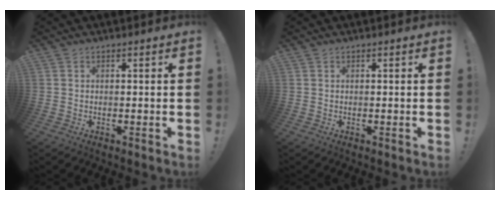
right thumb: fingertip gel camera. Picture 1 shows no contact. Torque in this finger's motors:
{"motor_torque": [0.08, -0.02, -0.04, 0.10, 0.10]}